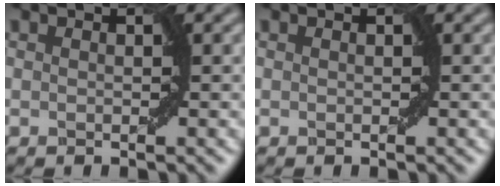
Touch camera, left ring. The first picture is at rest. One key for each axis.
{"total": 0.0}